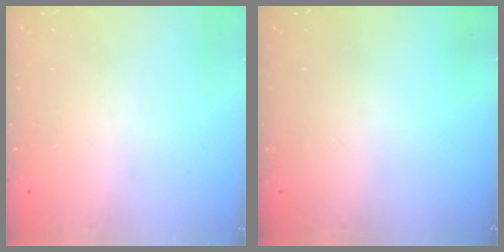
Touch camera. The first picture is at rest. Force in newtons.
{"total": 0.0}